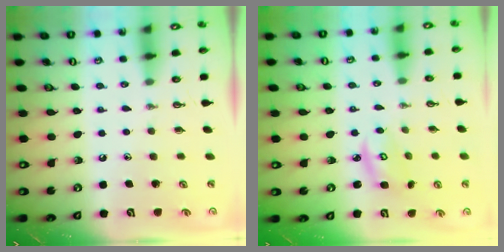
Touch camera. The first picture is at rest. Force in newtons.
{"total": 3.9, "press": 3.8, "slide": 0.3}